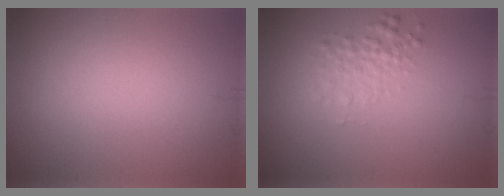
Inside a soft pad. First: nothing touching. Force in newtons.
{"total": 2.0, "press": 2.0, "slide": 0.1}